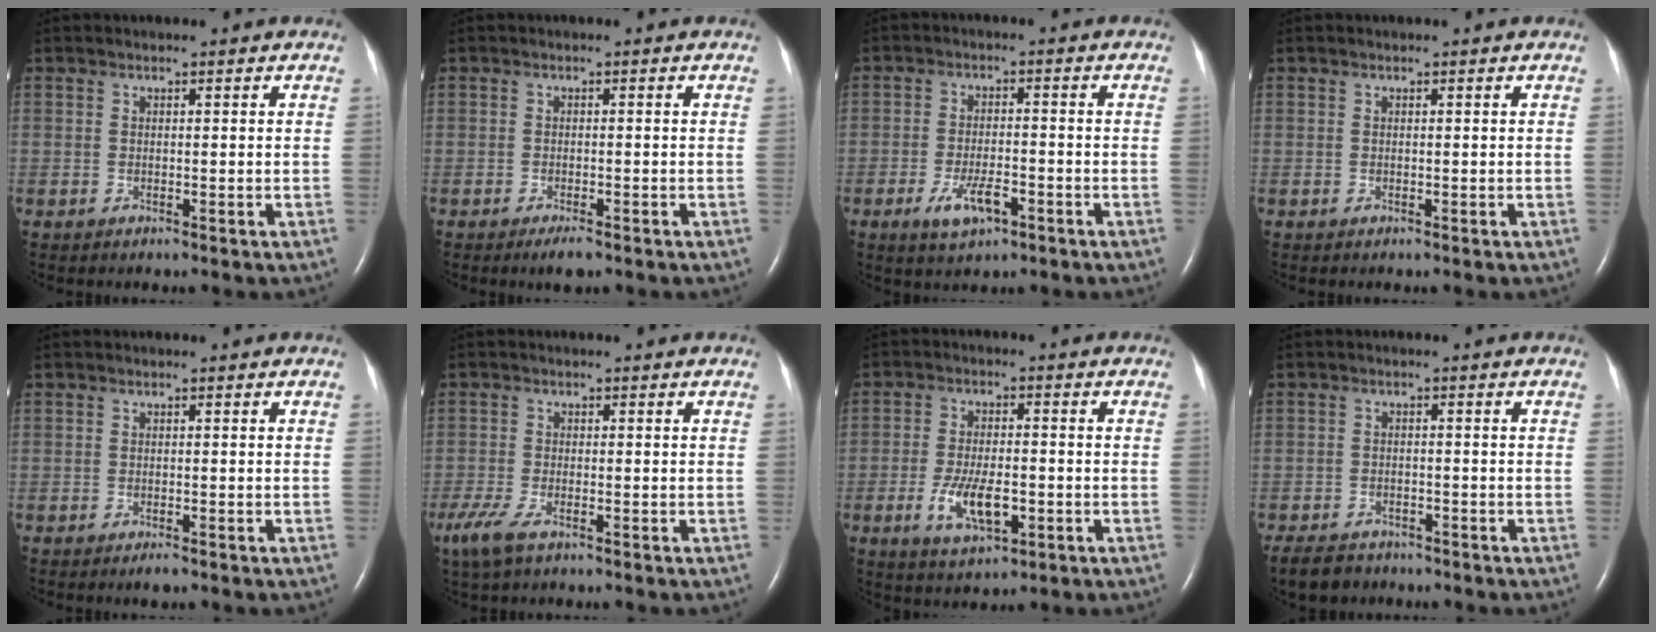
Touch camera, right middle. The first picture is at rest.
{"total": 2.3, "force": [-1.6, 0.5, 1.6], "torque": [-0.030, -0.004, -0.024]}
{"total": 5.3, "force": [-2.8, 1.9, 4.1], "torque": [-0.082, -0.003, -0.044]}
{"total": 0.0}
{"total": 1.1, "force": [-0.8, 0.1, 0.7], "torque": [-0.014, -0.003, -0.010]}
{"total": 5.3, "force": [-3.4, 1.5, 3.8], "torque": [-0.088, -0.016, -0.062]}
{"total": 7.3, "force": [-2.4, 2.7, 6.3], "torque": [-0.126, -0.007, -0.036]}
{"total": 5.8, "force": [-4.8, 2.8, 1.5], "torque": [-0.025, -0.005, -0.077]}